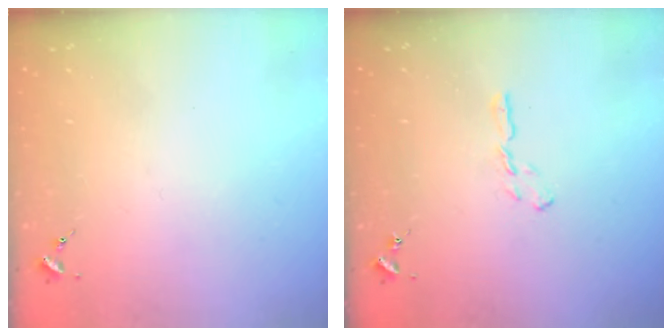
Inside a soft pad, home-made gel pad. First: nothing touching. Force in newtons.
{"total": 3.9, "press": 3.9, "slide": 0.4}